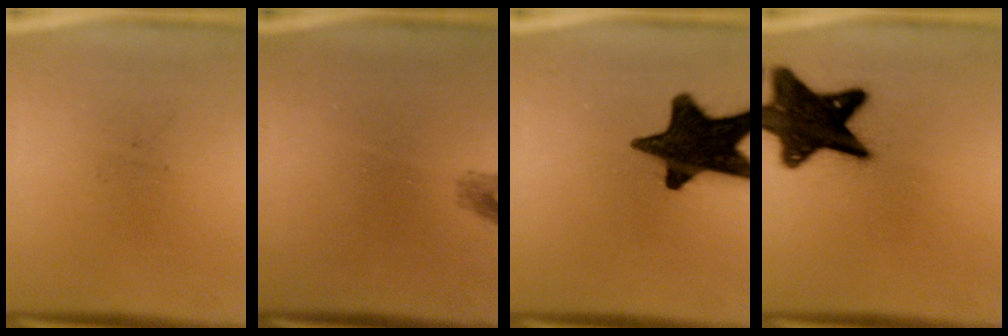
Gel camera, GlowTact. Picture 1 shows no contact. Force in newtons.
{"total": 1.2}
{"total": 17.2}
{"total": 19.0}